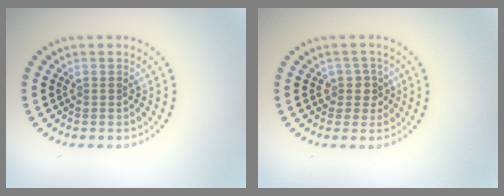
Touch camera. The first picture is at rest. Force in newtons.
{"total": 2.0, "press": 1.6, "slide": 1.3}